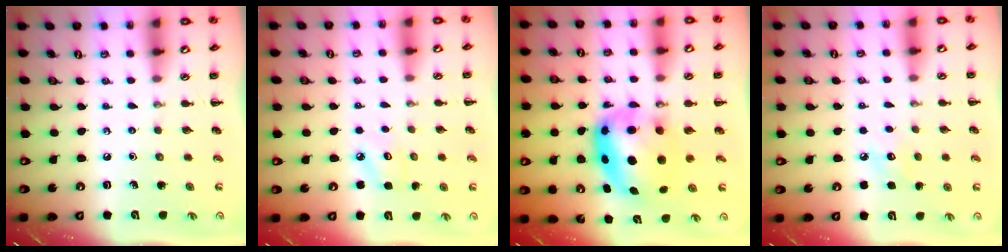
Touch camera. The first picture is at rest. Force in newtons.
{"total": 4.1, "press": 3.9, "slide": 1.1}
{"total": 9.5, "press": 9.1, "slide": 2.8}
{"total": 6.4, "press": 6.1, "slide": 1.8}